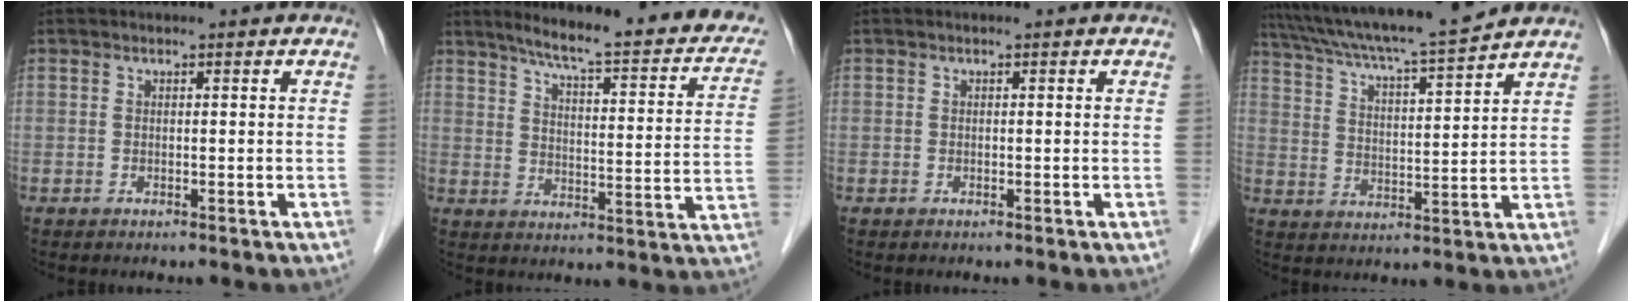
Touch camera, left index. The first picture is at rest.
{"total": 22.4, "force": [18.2, 3.2, 12.7], "torque": [-0.165, -0.016, 0.223]}
{"total": 0.0}
{"total": 14.6, "force": [13.2, -0.7, 6.3], "torque": [-0.115, 0.005, 0.212]}